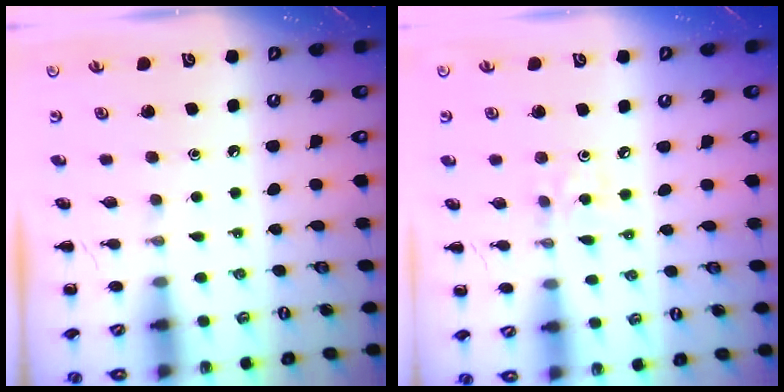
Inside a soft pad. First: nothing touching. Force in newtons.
{"total": 2.4, "press": 2.2, "slide": 0.8}